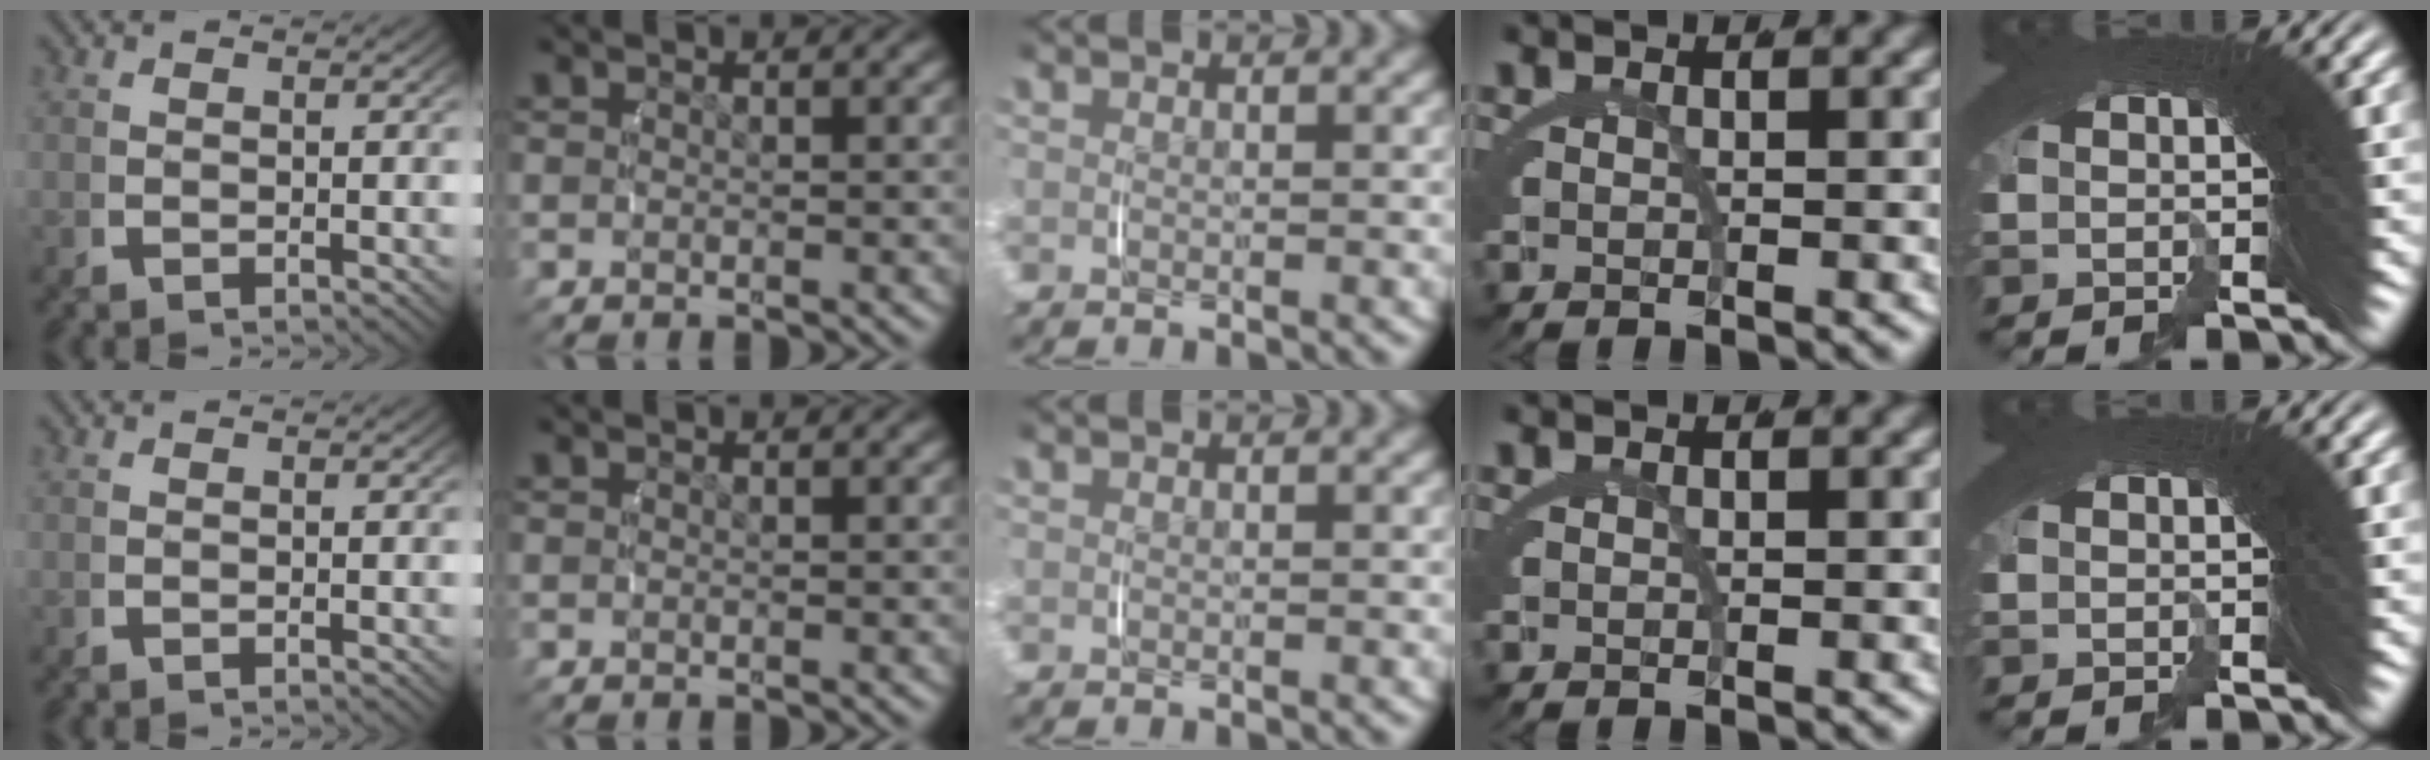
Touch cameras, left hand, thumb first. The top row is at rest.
{}